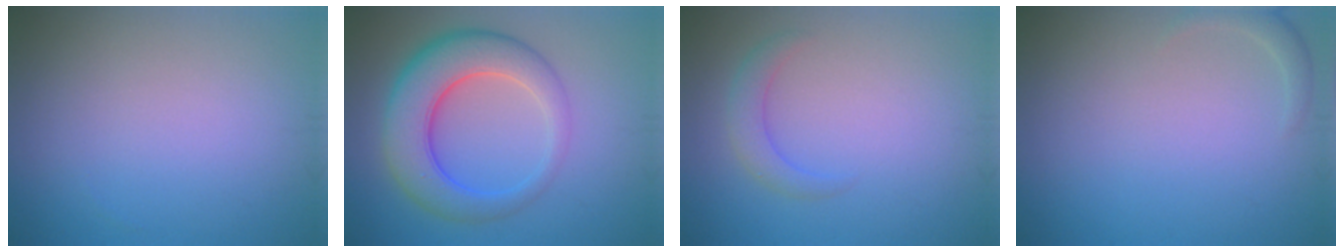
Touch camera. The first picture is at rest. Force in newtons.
{"total": 7.9, "press": 7.8, "slide": 0.3}
{"total": 2.0, "press": 2.0, "slide": 0.1}
{"total": 1.2, "press": 1.2, "slide": 0.2}